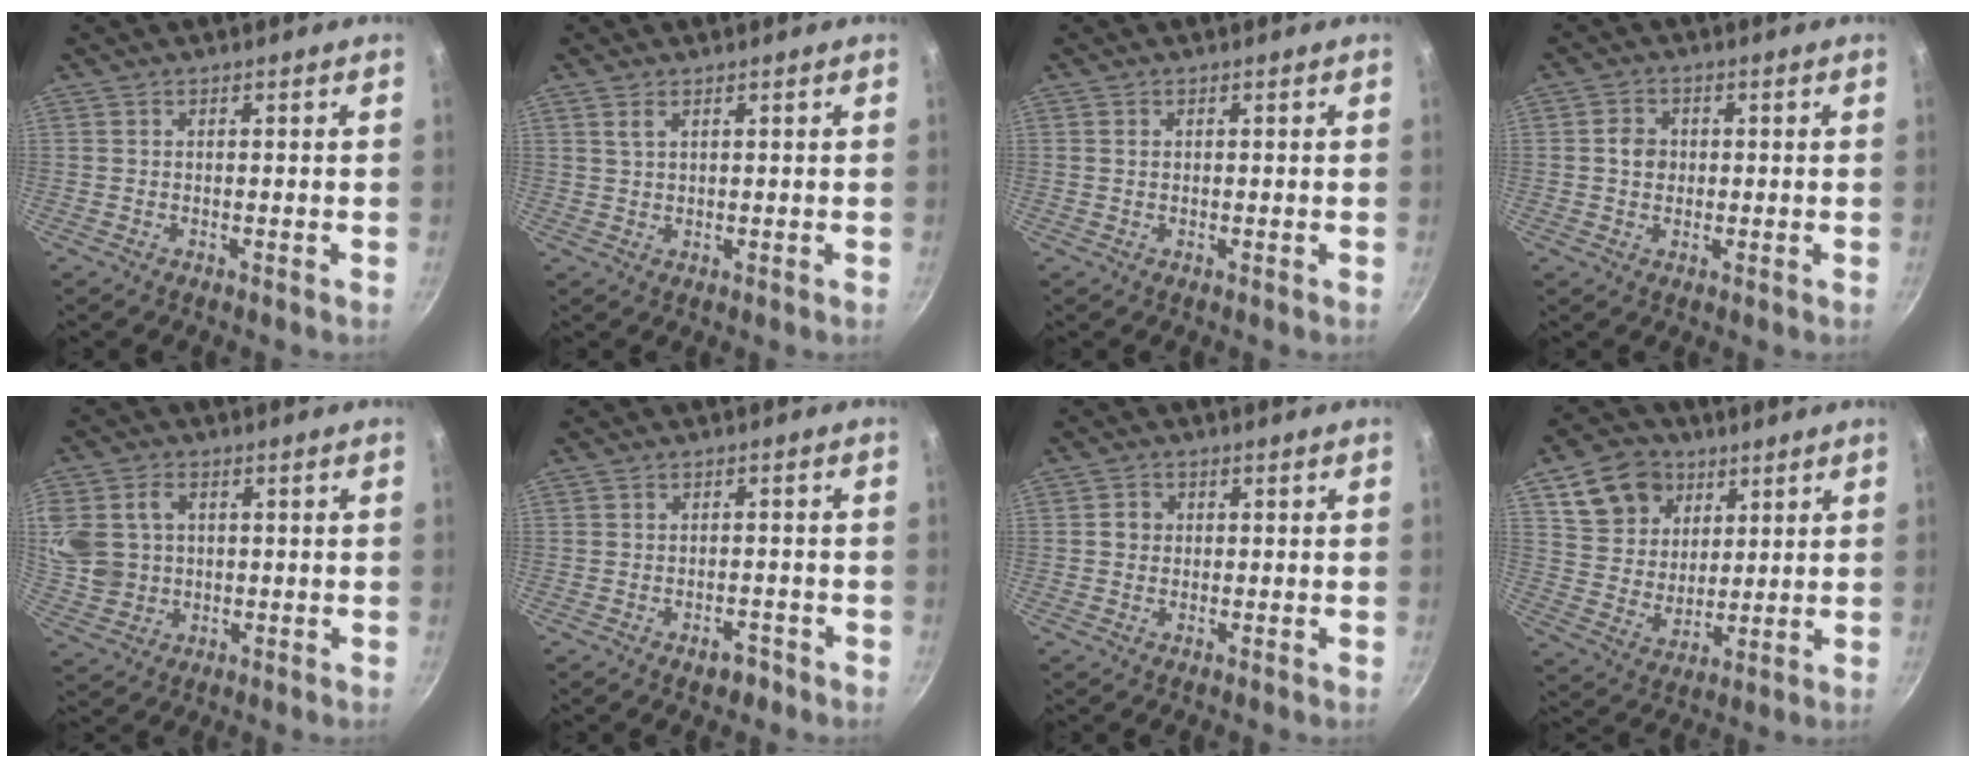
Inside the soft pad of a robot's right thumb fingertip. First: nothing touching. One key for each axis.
{"total": 1.9, "fx": 1.1, "fy": 0.9, "fz": 1.3, "tx": -0.023, "ty": -0.005, "tz": 0.021}
{"total": 0.9, "fx": 0.3, "fy": 0.7, "fz": 0.4, "tx": -0.007, "ty": 0.004, "tz": 0.004}
{"total": 3.6, "fx": 0.2, "fy": 3.1, "fz": 1.9, "tx": -0.017, "ty": 0.008, "tz": -0.002}
{"total": 12.5, "fx": 2.0, "fy": 10.2, "fz": 7.0, "tx": -0.149, "ty": 0.004, "tz": 0.044}
{"total": 3.0, "fx": -2.0, "fy": 1.7, "fz": 1.5, "tx": -0.008, "ty": 0.023, "tz": -0.020}
{"total": 2.4, "fx": 0.1, "fy": 2.2, "fz": 0.8, "tx": -0.001, "ty": 0.006, "tz": -0.003}
{"total": 12.9, "fx": 6.1, "fy": 10.1, "fz": 5.2, "tx": -0.066, "ty": -0.016, "tz": 0.113}